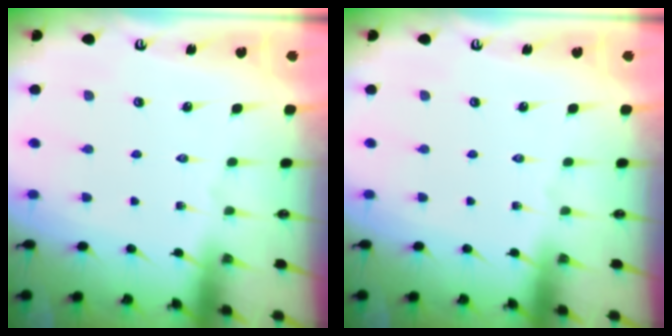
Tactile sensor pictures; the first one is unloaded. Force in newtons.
{"total": 0.0}